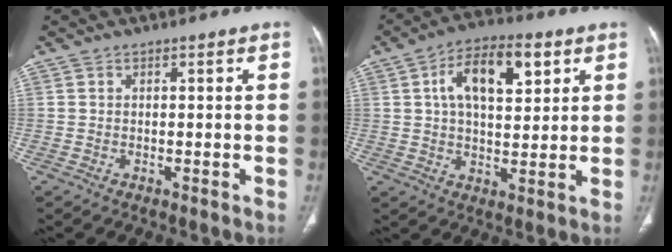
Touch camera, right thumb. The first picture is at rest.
{"total": 13.1, "force": [4.5, 6.6, 10.3], "torque": [-0.150, 0.003, 0.071]}